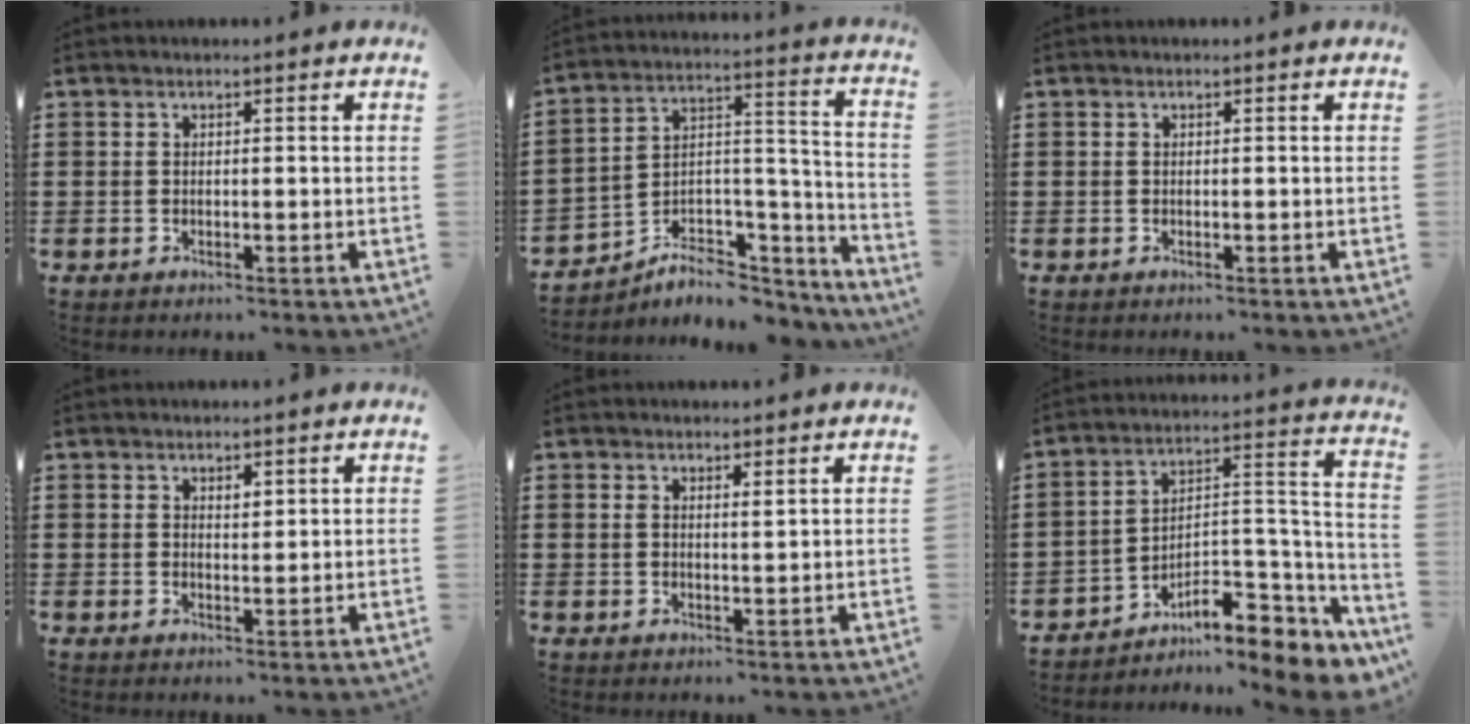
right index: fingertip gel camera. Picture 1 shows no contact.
{"total": 5.7, "force": [-4.2, 3.5, 1.6], "torque": [-0.029, 0.001, -0.076]}
{"total": 0.0}
{"total": 1.4, "force": [1.1, 0.6, 0.5], "torque": [-0.011, 0.004, 0.020]}
{"total": 1.2, "force": [0.9, 0.2, 0.8], "torque": [-0.017, 0.002, 0.016]}
{"total": 8.6, "force": [-6.2, 3.8, 4.7], "torque": [-0.060, 0.005, -0.112]}